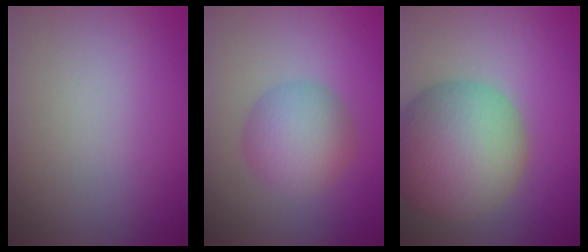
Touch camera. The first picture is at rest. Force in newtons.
{"total": 5.0, "press": 5.0, "slide": 0.0}
{"total": 10.6, "press": 10.6, "slide": 0.4}